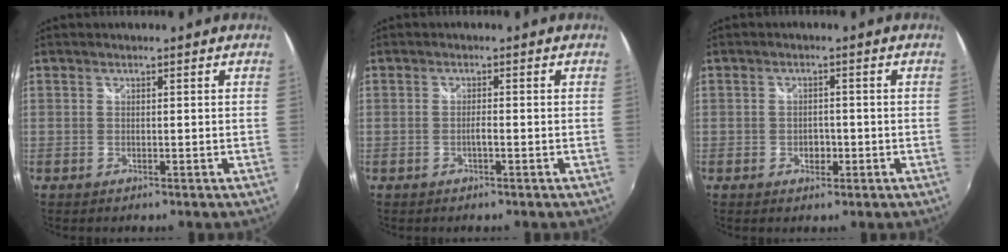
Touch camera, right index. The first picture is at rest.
{"total": 1.0, "force": [-0.5, 0.1, 0.9], "torque": [-0.017, 0.000, -0.010]}
{"total": 2.4, "force": [-0.8, 1.9, 1.2], "torque": [-0.019, 0.000, -0.013]}